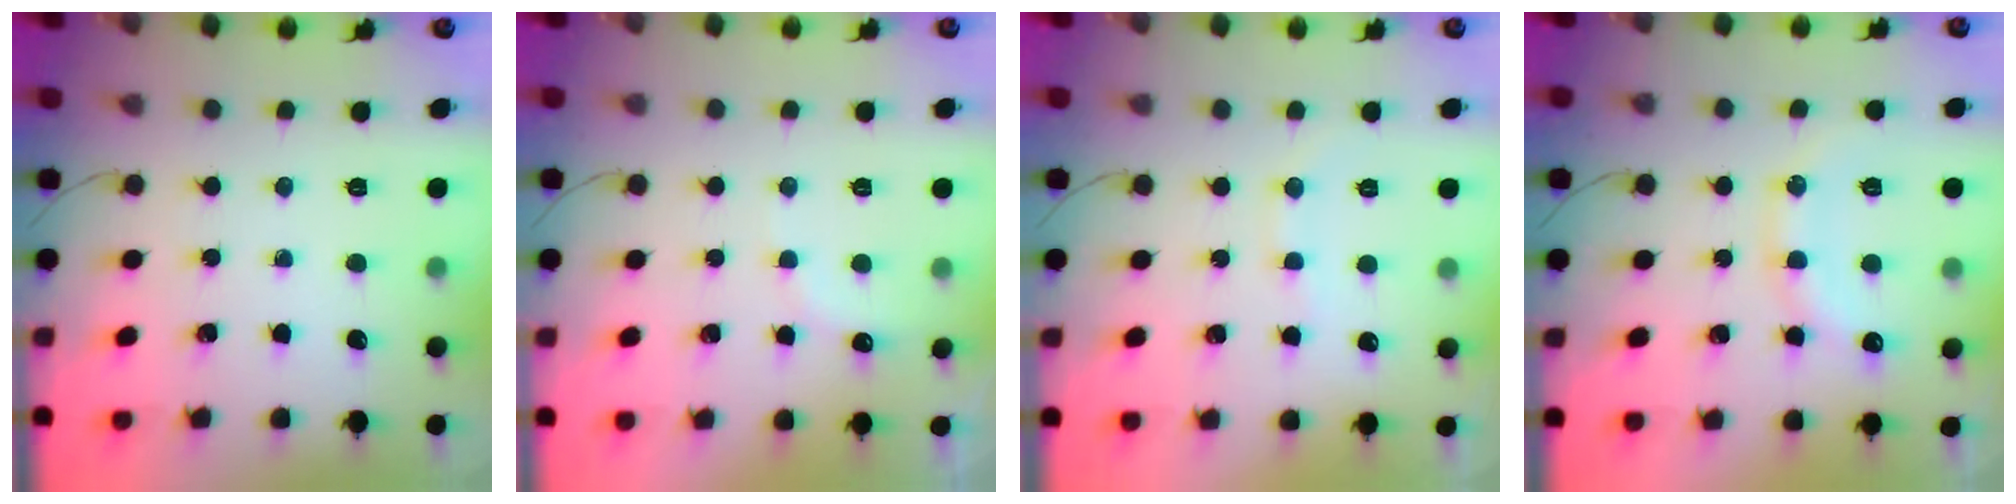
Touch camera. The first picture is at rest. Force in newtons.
{"total": 7.2, "press": 7.2, "slide": 1.1}
{"total": 6.7, "press": 6.6, "slide": 1.1}
{"total": 13.5, "press": 13.4, "slide": 1.1}